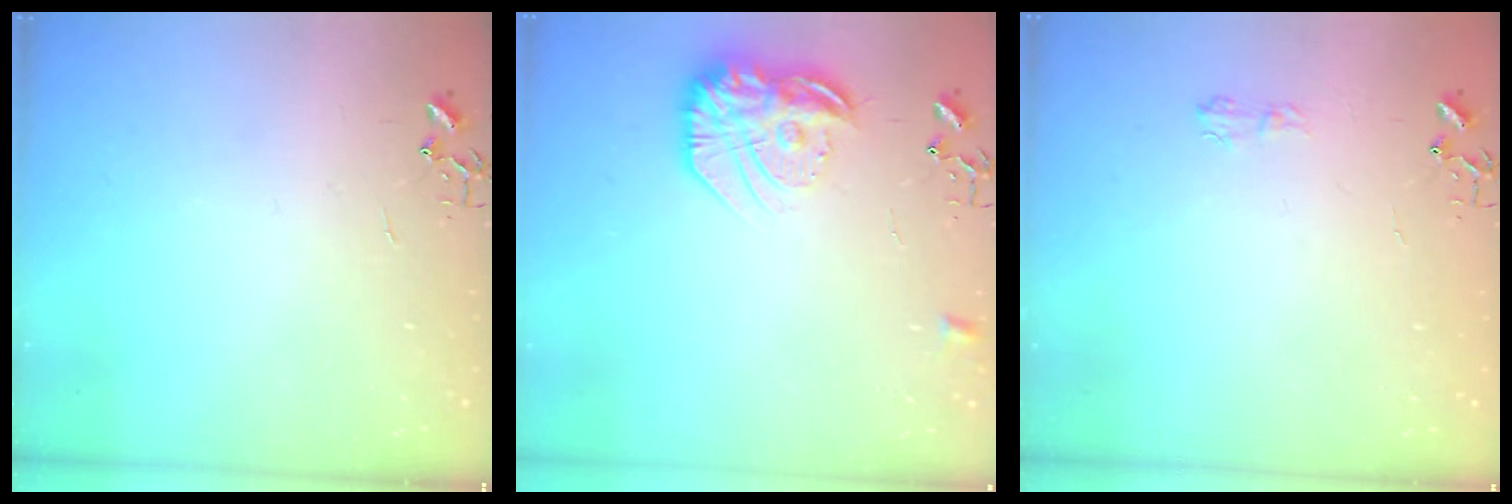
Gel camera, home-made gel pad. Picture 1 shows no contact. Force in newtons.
{"total": 18.3, "press": 18.2, "slide": 1.3}
{"total": 5.0, "press": 5.0, "slide": 0.6}